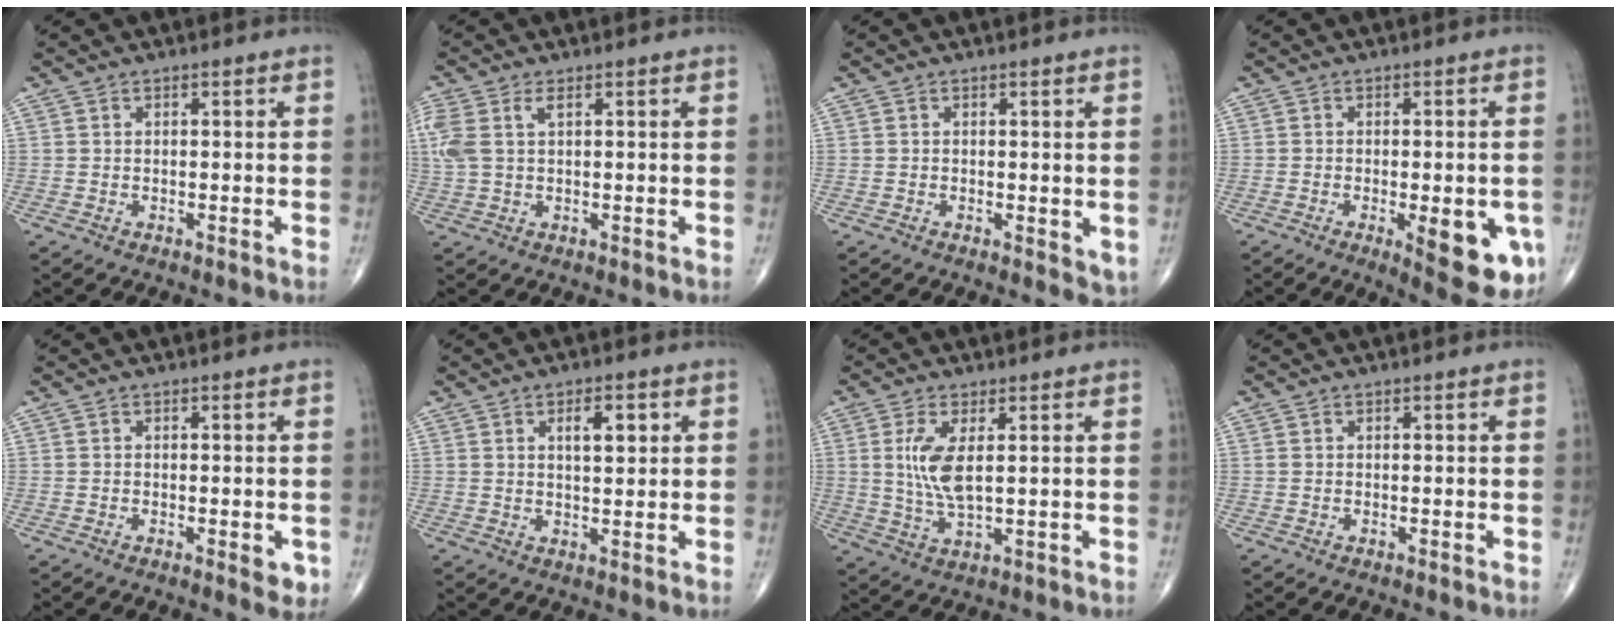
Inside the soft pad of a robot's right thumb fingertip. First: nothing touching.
{"total": 6.9, "force": [2.2, 3.5, 5.5], "torque": [-0.160, 0.019, 0.051]}
{"total": 3.2, "force": [-0.2, 1.5, 2.8], "torque": [-0.026, -0.008, -0.004]}
{"total": 12.2, "force": [-3.7, 4.3, 10.8], "torque": [-0.120, -0.010, -0.036]}
{"total": 3.0, "force": [-1.0, 1.2, 2.6], "torque": [-0.023, -0.003, -0.012]}
{"total": 4.6, "force": [1.7, 1.9, 3.8], "torque": [-0.050, -0.010, 0.025]}
{"total": 6.8, "force": [1.3, 2.3, 6.2], "torque": [-0.140, -0.016, 0.032]}
{"total": 0.0}